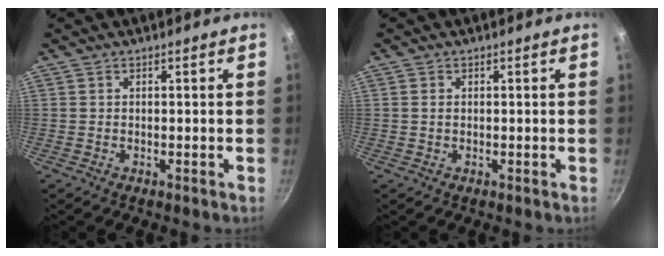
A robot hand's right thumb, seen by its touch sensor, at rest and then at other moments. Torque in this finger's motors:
{"motor_torque": [-0.29, -0.45, -0.51, 0.11, -0.08]}